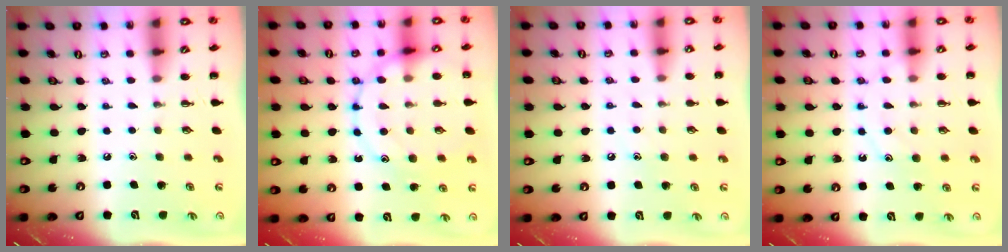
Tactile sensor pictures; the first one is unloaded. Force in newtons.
{"total": 16.3, "press": 16.3, "slide": 0.6}
{"total": 6.0, "press": 5.8, "slide": 1.6}
{"total": 11.1, "press": 11.1, "slide": 0.8}